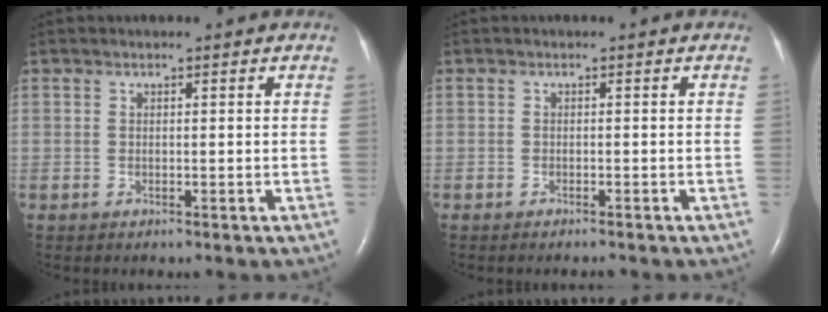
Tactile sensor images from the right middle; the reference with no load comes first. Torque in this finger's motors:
{"motor_torque": [-0.09, 0.03, 0.05, -0.01]}